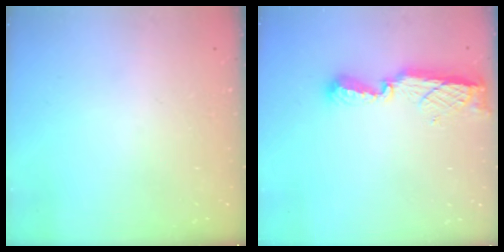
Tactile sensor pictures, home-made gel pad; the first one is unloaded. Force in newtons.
{"total": 7.9, "press": 7.9, "slide": 0.3}